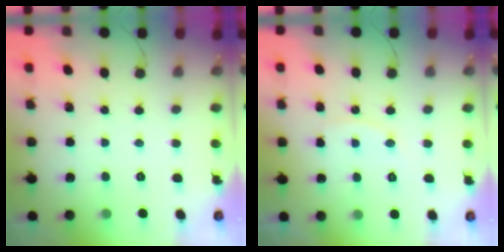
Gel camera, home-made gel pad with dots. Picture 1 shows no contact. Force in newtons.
{"total": 5.9, "press": 5.9, "slide": 0.5}